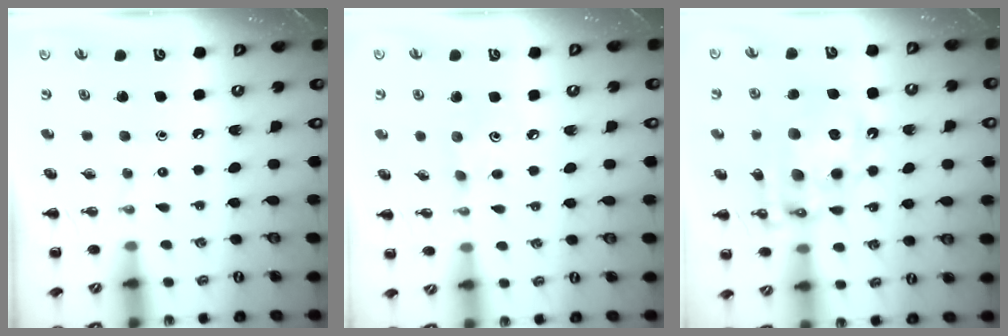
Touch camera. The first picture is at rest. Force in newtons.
{"total": 4.5, "press": 4.3, "slide": 1.2}
{"total": 17.5, "press": 17.0, "slide": 3.8}